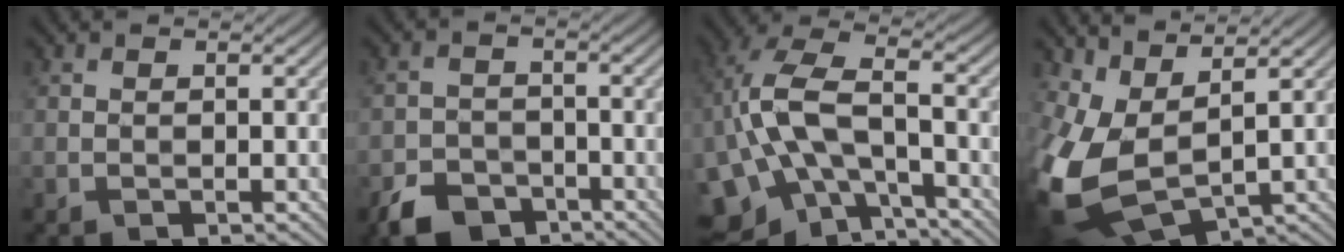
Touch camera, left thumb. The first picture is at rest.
{"total": 5.6, "force": [-3.9, 3.3, 2.3], "torque": [-0.045, -0.004, -0.078]}
{"total": 15.0, "force": [-4.2, 8.4, 11.7], "torque": [-0.262, -0.002, -0.077]}
{"total": 12.7, "force": [1.7, 7.2, 10.3], "torque": [-0.275, -0.022, 0.049]}